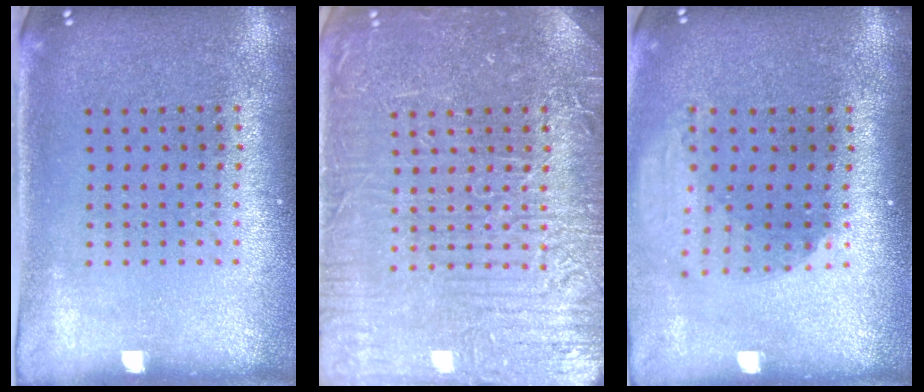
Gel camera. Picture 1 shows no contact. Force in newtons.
{"total": 7.7, "press": 7.7, "slide": 1.1}
{"total": 1.9, "press": 1.5, "slide": 1.2}